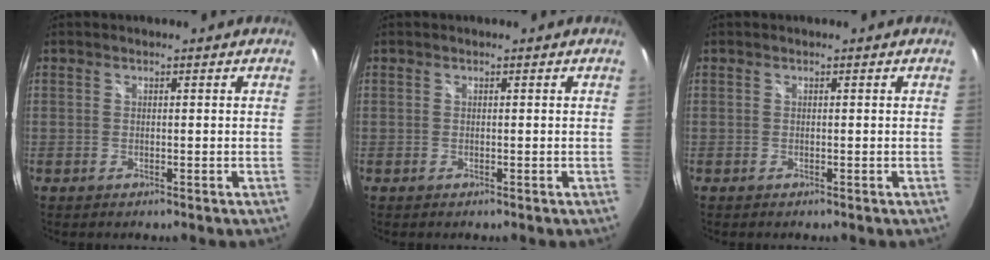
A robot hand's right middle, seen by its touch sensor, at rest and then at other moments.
{"total": 0.0}
{"total": 0.0}